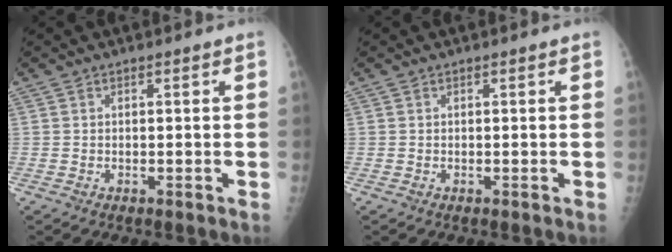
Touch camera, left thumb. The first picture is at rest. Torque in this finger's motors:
{"motor_torque": [0.00, 0.00, -0.02, -0.02, 0.00]}